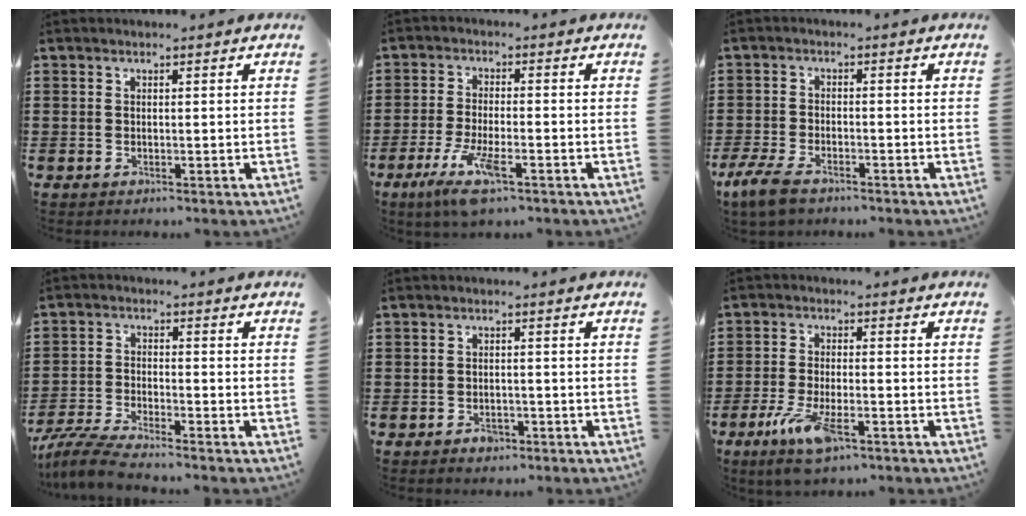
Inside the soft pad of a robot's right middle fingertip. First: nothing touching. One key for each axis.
{"total": 7.2, "fx": -3.9, "fy": 1.5, "fz": 5.8, "tx": -0.123, "ty": -0.016, "tz": -0.070}
{"total": 4.6, "fx": -3.4, "fy": 1.7, "fz": 2.6, "tx": -0.071, "ty": -0.005, "tz": -0.070}
{"total": 5.3, "fx": -4.9, "fy": 0.3, "fz": 2.0, "tx": -0.053, "ty": -0.009, "tz": -0.098}
{"total": 1.5, "fx": -1.1, "fy": 0.8, "fz": 0.6, "tx": -0.015, "ty": -0.001, "tz": -0.023}
{"total": 7.8, "fx": -3.9, "fy": 2.6, "fz": 6.2, "tx": -0.134, "ty": -0.014, "tz": -0.071}